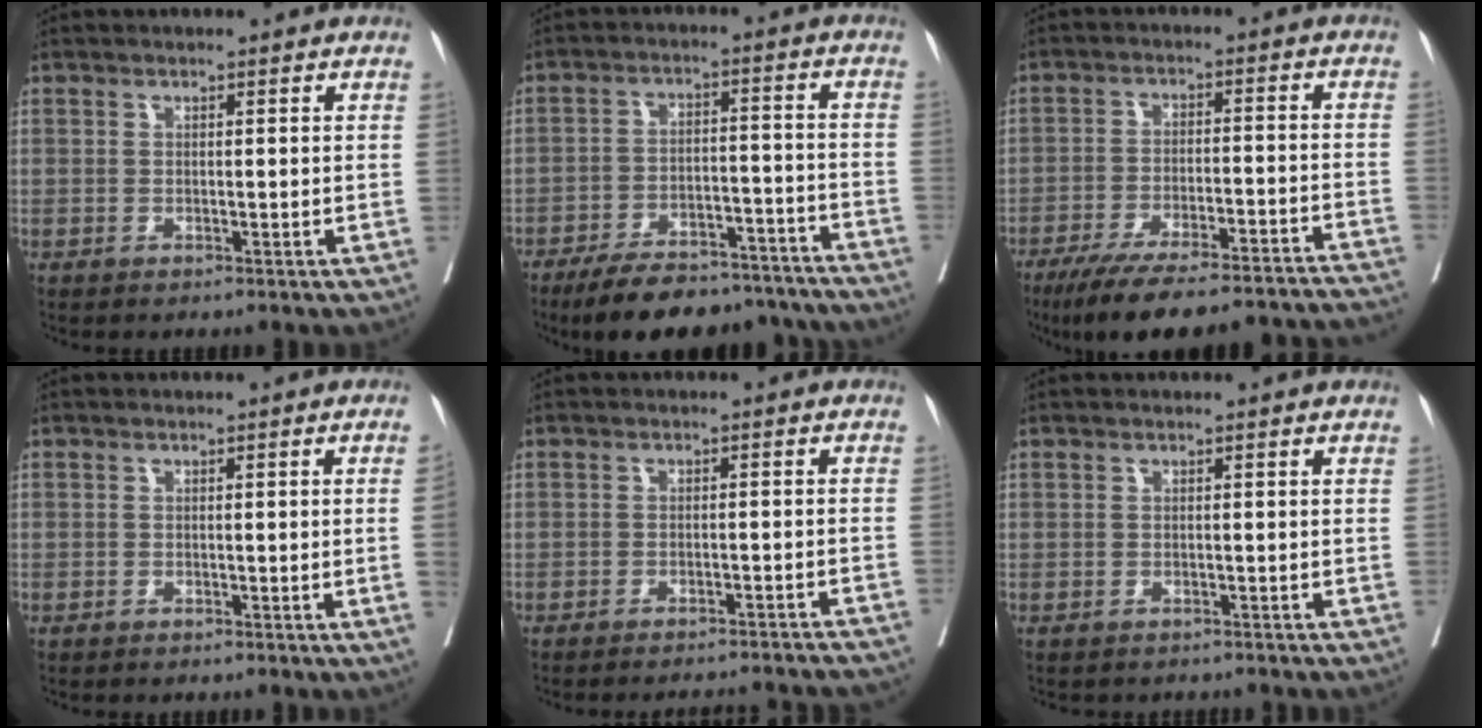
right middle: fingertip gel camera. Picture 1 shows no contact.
{"total": 18.5, "force": [-16.3, 5.2, 7.0], "torque": [-0.096, 0.014, -0.229]}
{"total": 24.5, "force": [-22.0, 2.8, 10.3], "torque": [-0.115, -0.020, -0.298]}
{"total": 1.1, "force": [-0.4, -0.1, 1.0], "torque": [-0.014, 0.003, -0.006]}
{"total": 13.3, "force": [-12.7, 1.6, 3.6], "torque": [-0.047, 0.007, -0.137]}
{"total": 2.6, "force": [-2.3, 1.2, 0.3], "torque": [-0.010, -0.001, -0.034]}